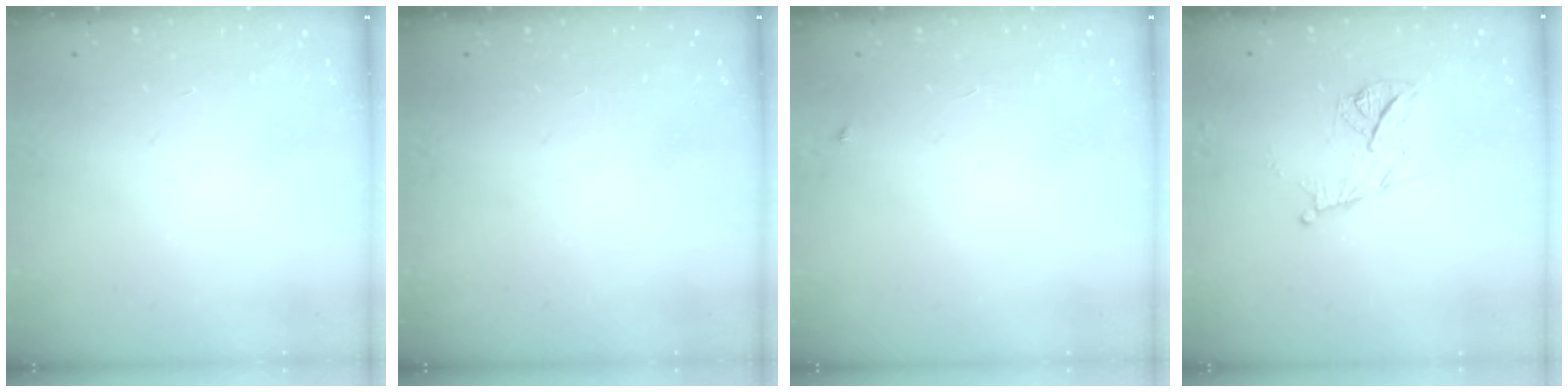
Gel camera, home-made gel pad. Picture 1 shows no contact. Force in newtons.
{"total": 0.0}
{"total": 2.5, "press": 2.4, "slide": 0.4}
{"total": 10.0, "press": 10.0, "slide": 1.0}